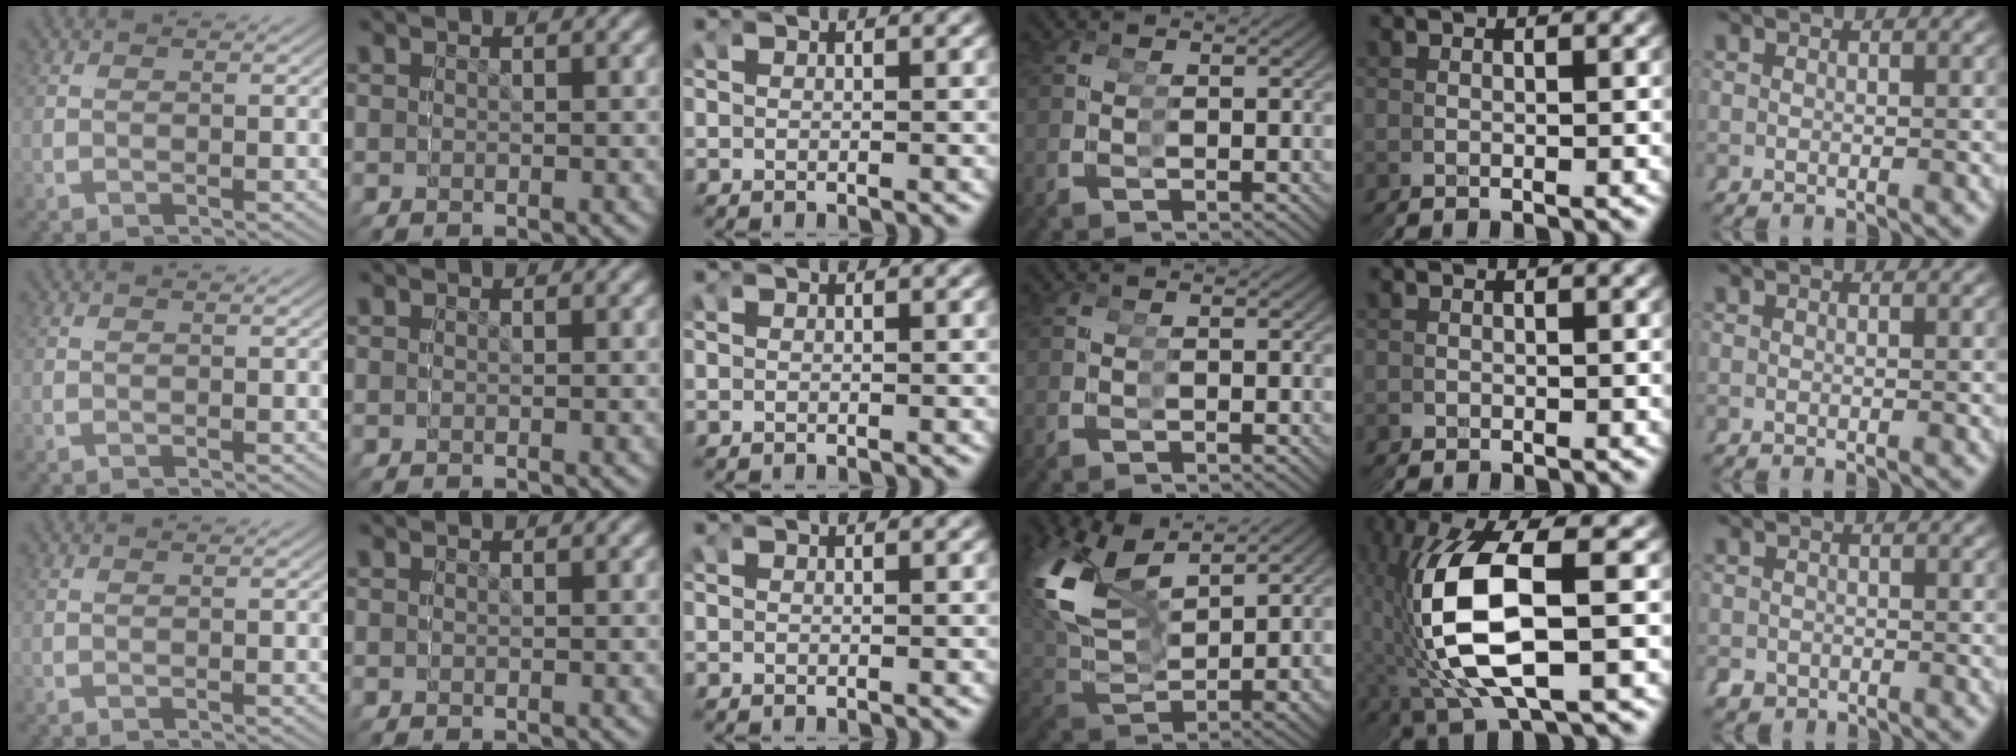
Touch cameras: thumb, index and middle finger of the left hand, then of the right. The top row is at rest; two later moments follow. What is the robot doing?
{"motion": "grasp_and_lifting", "object": "glue stick"}